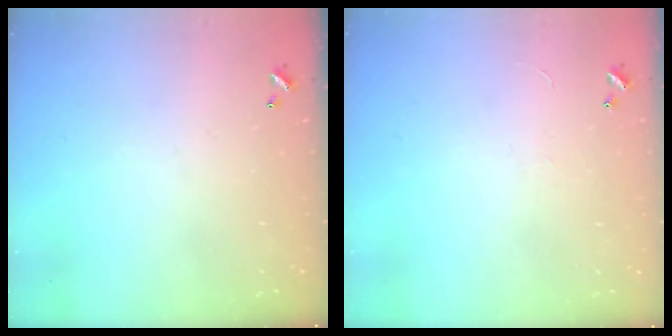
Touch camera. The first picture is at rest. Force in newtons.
{"total": 2.3, "press": 2.3, "slide": 0.4}